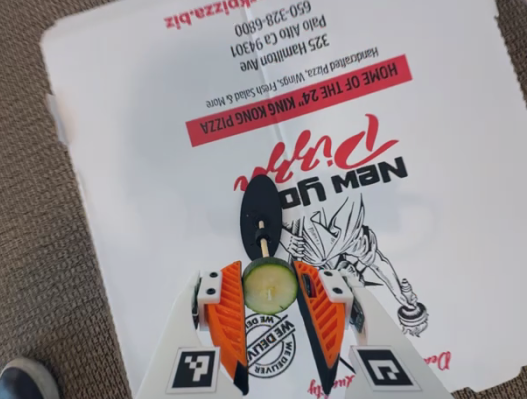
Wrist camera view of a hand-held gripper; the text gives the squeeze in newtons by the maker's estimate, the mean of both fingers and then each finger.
{"total": 7.2, "left": 7.3, "right": 7.0}